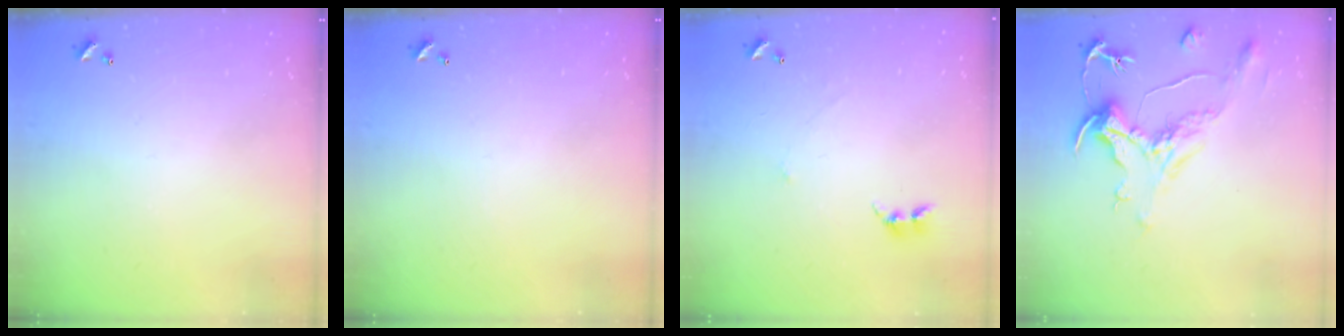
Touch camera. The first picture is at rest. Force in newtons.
{"total": 0.0}
{"total": 2.6, "press": 2.6, "slide": 0.3}
{"total": 2.1, "press": 1.7, "slide": 1.3}